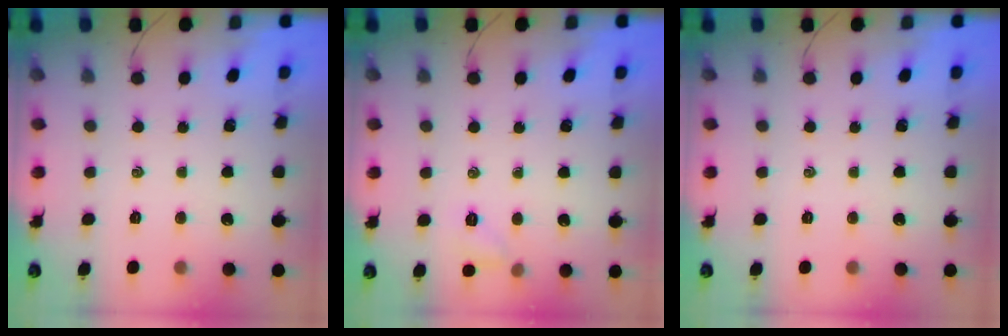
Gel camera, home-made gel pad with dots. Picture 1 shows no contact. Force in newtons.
{"total": 5.4, "press": 5.1, "slide": 1.5}
{"total": 0.0}